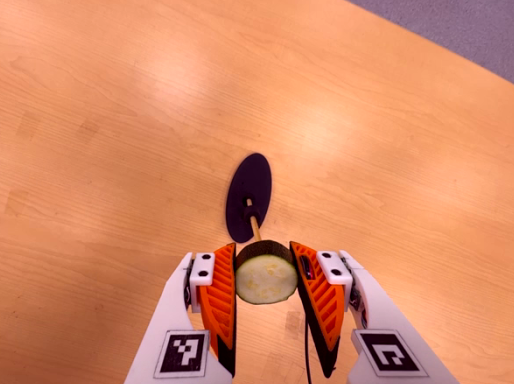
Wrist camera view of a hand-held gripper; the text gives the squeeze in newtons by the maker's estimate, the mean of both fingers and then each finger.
{"total": 12.4, "left": 11.3, "right": 13.6}